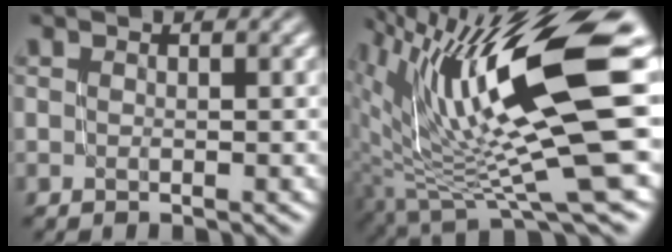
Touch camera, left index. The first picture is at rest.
{"total": 14.6, "force": [3.8, 3.2, 13.7], "torque": [-0.235, -0.005, 0.081]}